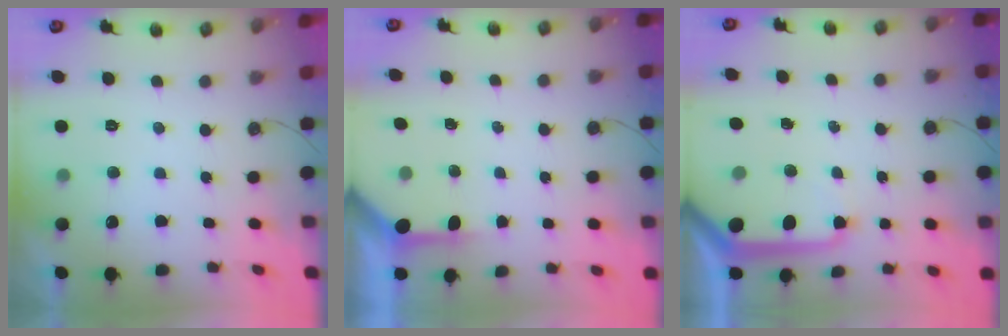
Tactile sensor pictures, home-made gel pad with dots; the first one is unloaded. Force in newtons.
{"total": 3.6, "press": 3.5, "slide": 0.4}
{"total": 12.8, "press": 12.7, "slide": 1.3}